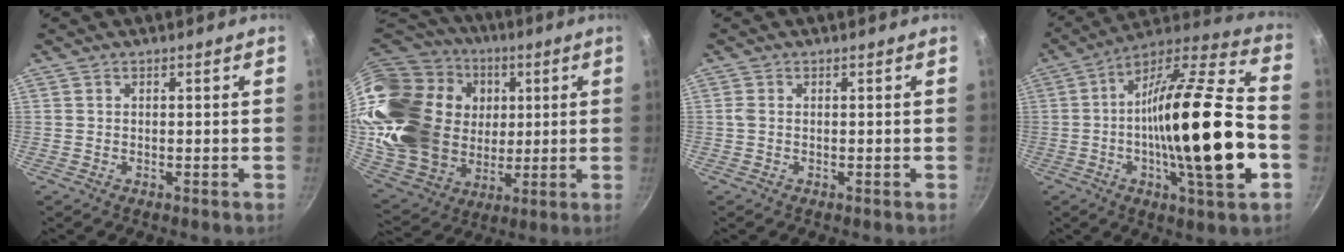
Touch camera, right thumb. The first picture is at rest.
{"total": 31.6, "force": [7.5, 24.3, 18.8], "torque": [-0.343, 0.011, 0.157]}
{"total": 0.9, "force": [0.0, 0.6, 0.7], "torque": [-0.017, 0.002, -0.003]}
{"total": 26.5, "force": [-4.7, 6.3, 25.3], "torque": [-0.405, 0.018, -0.082]}